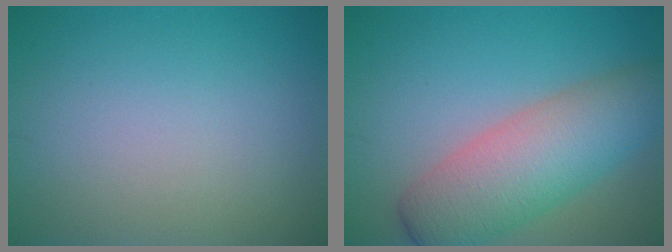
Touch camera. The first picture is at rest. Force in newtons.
{"total": 7.6, "press": 7.6, "slide": 0.3}